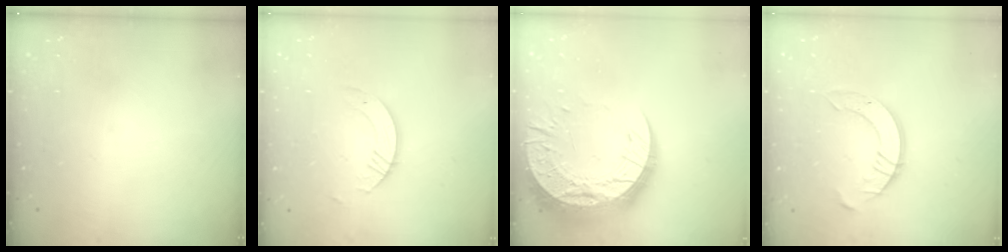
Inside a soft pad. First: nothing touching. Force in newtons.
{"total": 3.4, "press": 3.3, "slide": 0.3}
{"total": 24.6, "press": 24.5, "slide": 2.1}
{"total": 9.6, "press": 9.5, "slide": 0.8}